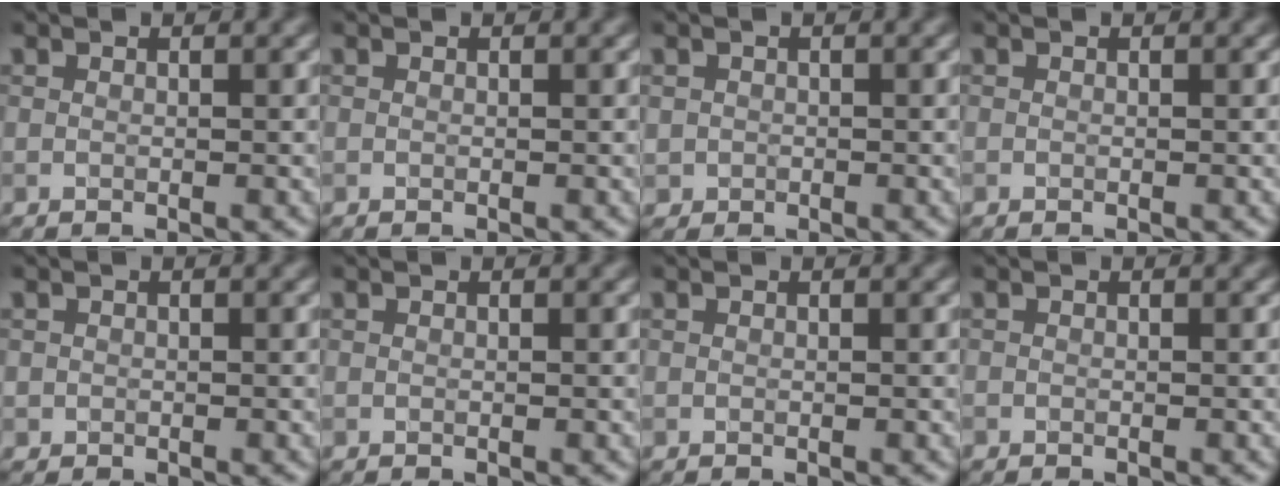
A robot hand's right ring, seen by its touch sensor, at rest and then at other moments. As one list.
[{"total": 0.0}, {"total": 1.0, "force": [-0.1, 1.0, -0.1], "torque": [0.012, -0.004, -0.001]}, {"total": 0.0}, {"total": 0.5, "force": [0.0, 0.5, 0.0], "torque": [0.008, -0.003, -0.002]}, {"total": 0.0}, {"total": 0.0}, {"total": 0.0}]